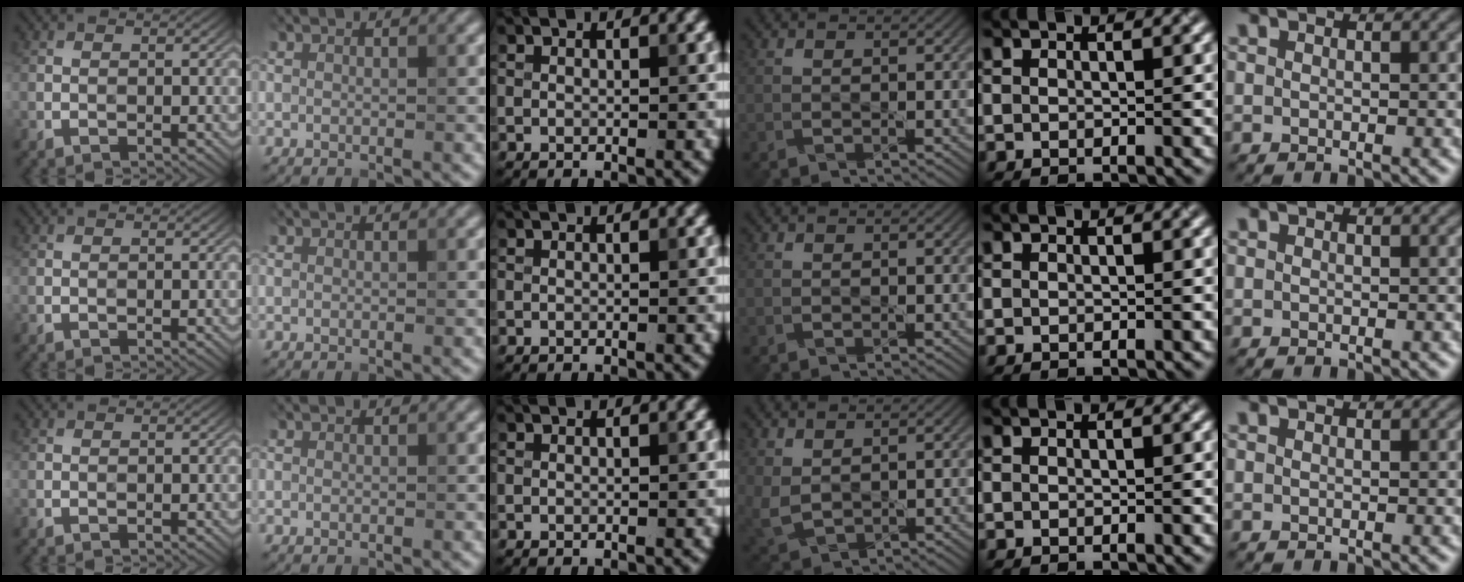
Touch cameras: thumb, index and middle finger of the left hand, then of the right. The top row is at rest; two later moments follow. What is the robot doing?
{"motion": "pour", "object": "kettle"}